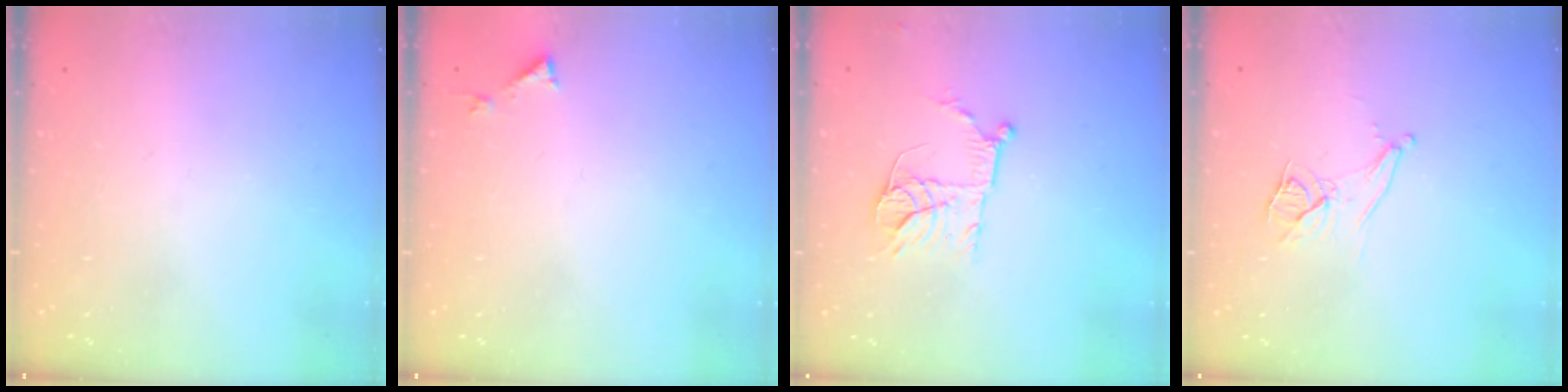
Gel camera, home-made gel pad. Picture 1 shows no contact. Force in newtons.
{"total": 3.0, "press": 3.0, "slide": 0.2}
{"total": 11.2, "press": 11.1, "slide": 0.7}
{"total": 8.5, "press": 7.8, "slide": 3.3}